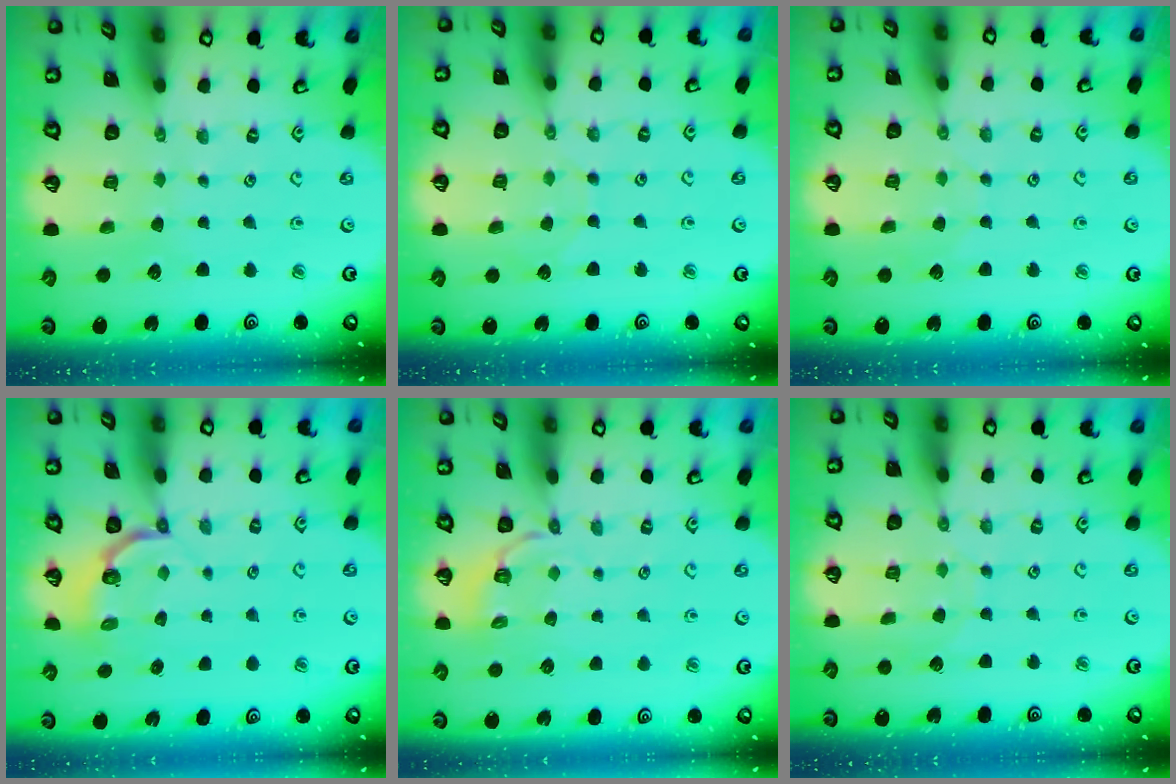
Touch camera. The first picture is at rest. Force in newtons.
{"total": 5.4, "press": 5.4, "slide": 0.6}
{"total": 3.0, "press": 3.0, "slide": 0.3}
{"total": 3.4, "press": 2.3, "slide": 2.5}
{"total": 5.3, "press": 4.8, "slide": 2.3}
{"total": 5.6, "press": 5.6, "slide": 0.5}